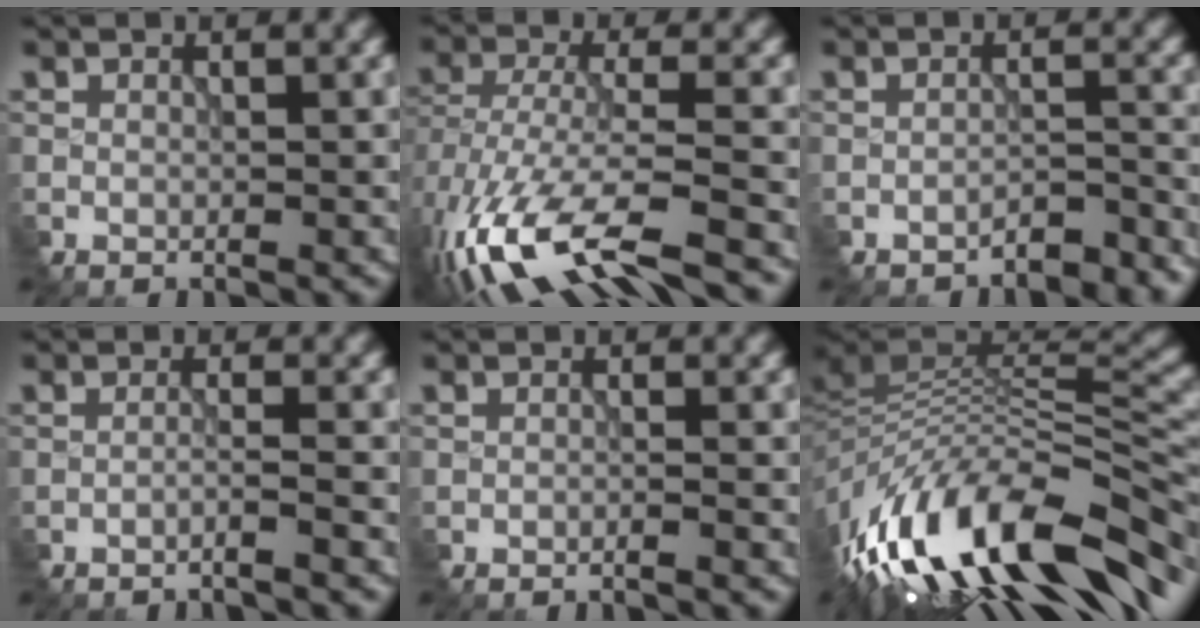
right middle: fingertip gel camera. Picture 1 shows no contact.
{"total": 10.4, "force": [-6.2, 4.2, 7.2], "torque": [-0.160, -0.005, -0.100]}
{"total": 3.3, "force": [-3.2, 0.5, 0.9], "torque": [-0.012, 0.004, -0.045]}
{"total": 1.6, "force": [-1.3, 0.0, 0.9], "torque": [0.002, 0.006, -0.038]}
{"total": 1.1, "force": [-0.8, 0.3, 0.8], "torque": [0.005, 0.000, -0.024]}
{"total": 14.7, "force": [-6.9, 6.4, 11.2], "torque": [-0.203, 0.018, -0.124]}